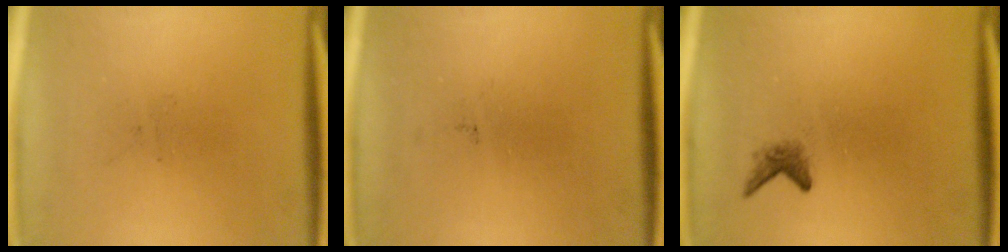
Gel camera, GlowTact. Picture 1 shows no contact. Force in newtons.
{"total": 0.0}
{"total": 1.4}